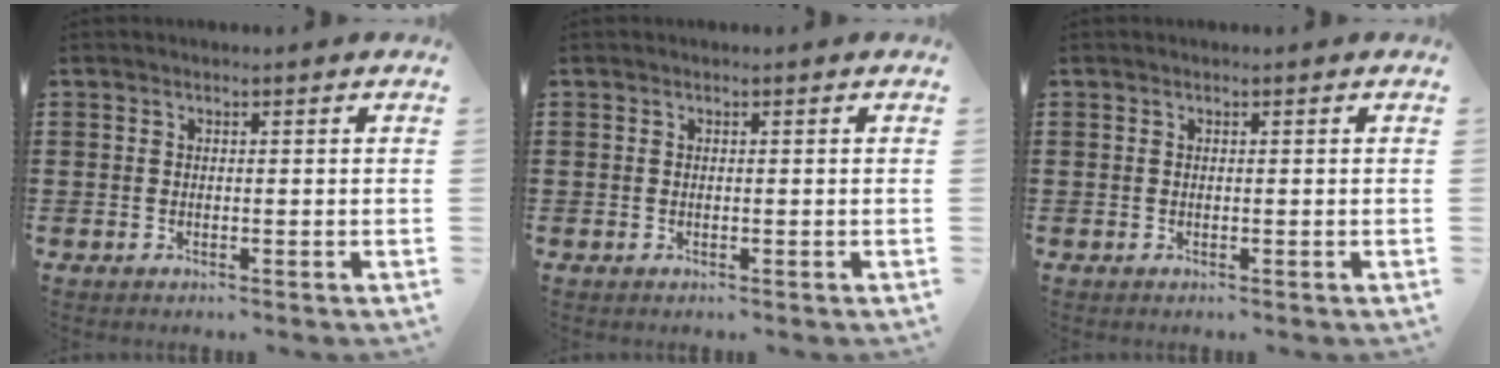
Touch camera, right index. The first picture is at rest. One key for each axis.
{"total": 0.0}
{"total": 0.0}